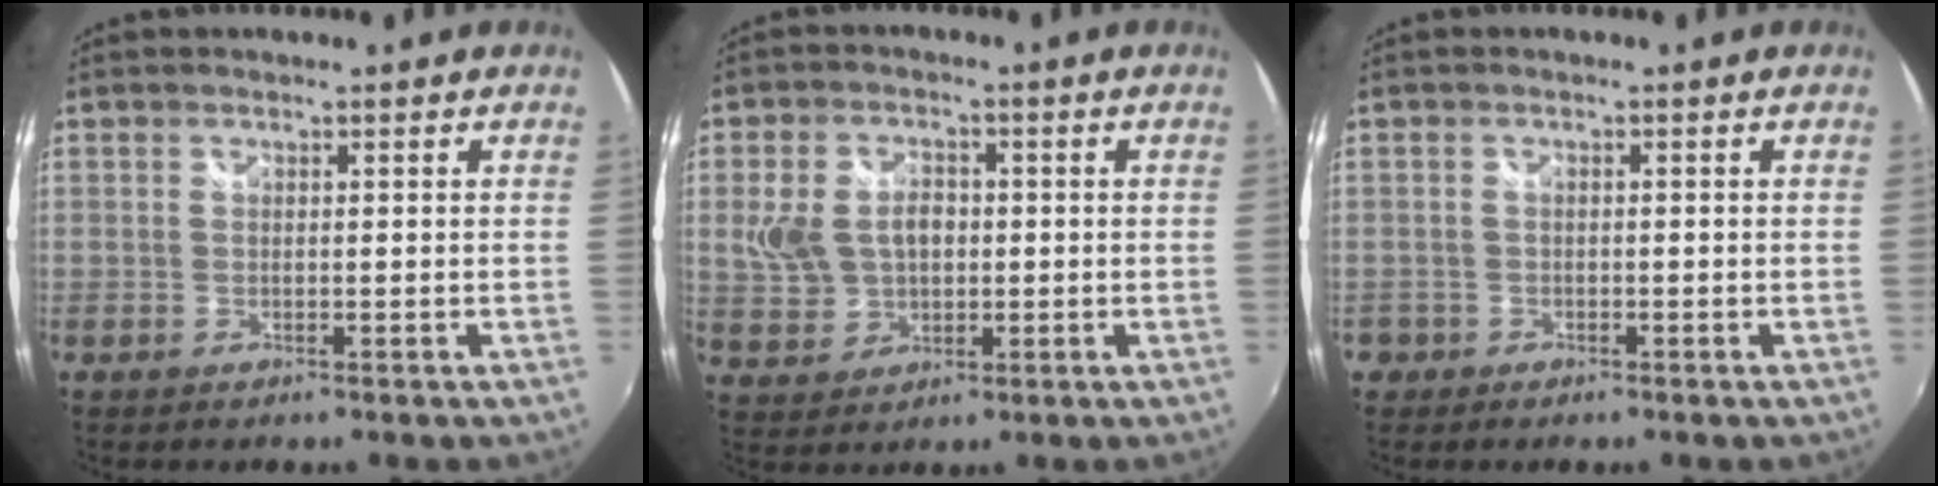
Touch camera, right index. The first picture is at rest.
{"total": 8.8, "force": [0.6, 6.6, 5.8], "torque": [-0.126, 0.014, 0.019]}
{"total": 1.9, "force": [-1.0, 1.6, 0.2], "torque": [-0.009, 0.003, -0.016]}